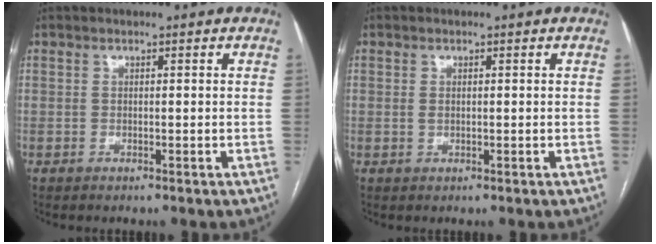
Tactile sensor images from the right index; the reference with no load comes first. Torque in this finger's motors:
{"motor_torque": [-0.08, -0.01, -0.01, 0.00]}